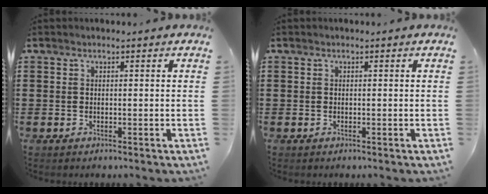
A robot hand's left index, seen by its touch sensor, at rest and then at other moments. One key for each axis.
{"total": 0.0}